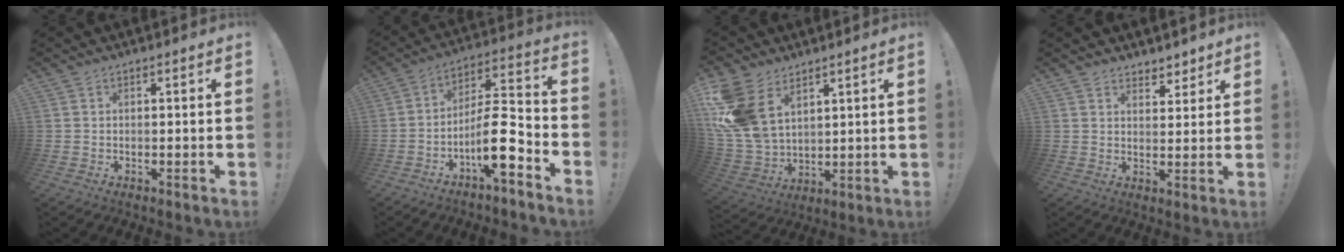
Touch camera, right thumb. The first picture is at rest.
{"total": 13.9, "force": [-6.2, 3.5, 11.9], "torque": [-0.203, 0.027, -0.099]}
{"total": 16.6, "force": [7.0, 11.3, 9.9], "torque": [-0.211, -0.038, 0.138]}
{"total": 4.8, "force": [4.0, 2.6, 0.5], "torque": [0.002, -0.030, 0.074]}